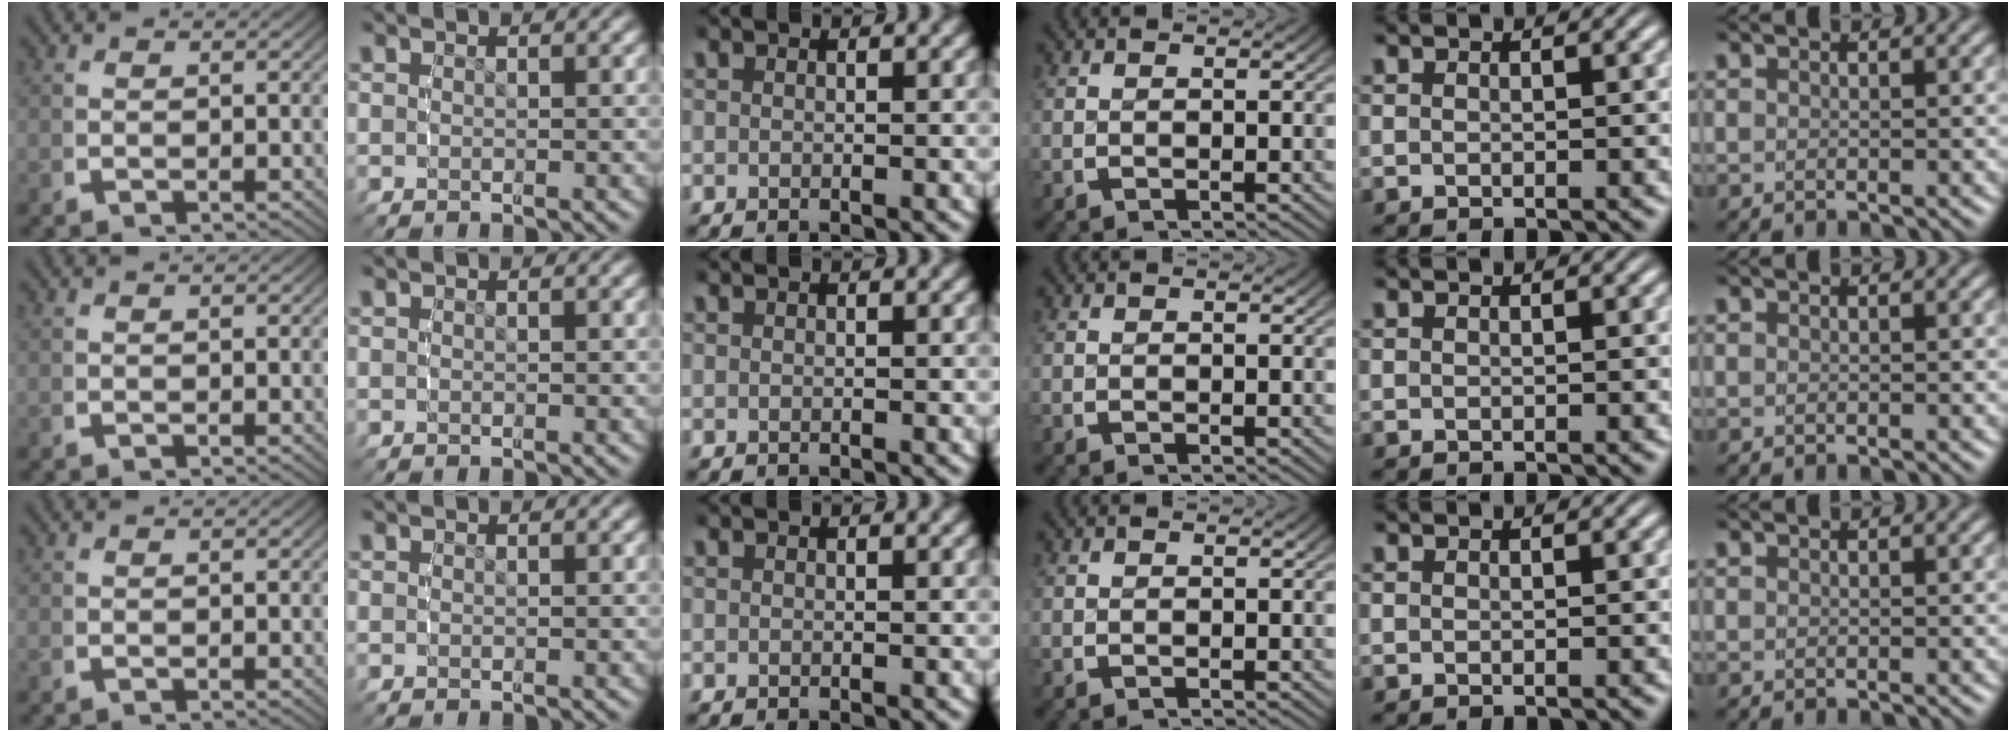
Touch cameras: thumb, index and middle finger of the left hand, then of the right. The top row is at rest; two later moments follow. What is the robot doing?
{"motion": "reach", "object": "shirt"}